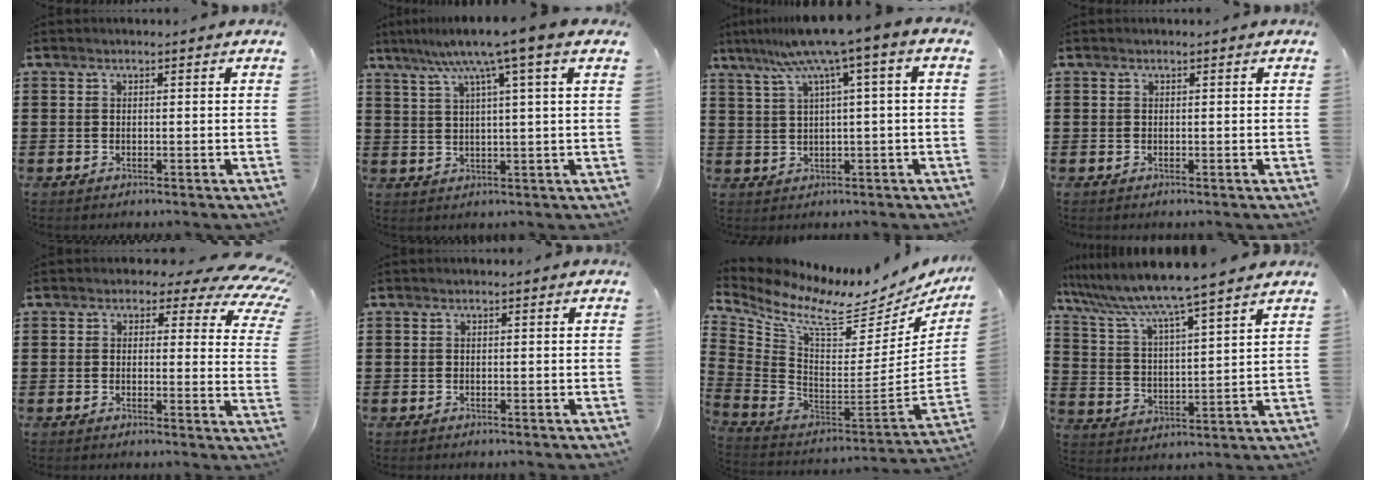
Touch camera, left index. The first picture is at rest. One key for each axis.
{"total": 7.7, "fx": 4.4, "fy": -0.8, "fz": 6.3, "tx": -0.134, "ty": -0.012, "tz": 0.070}
{"total": 7.6, "fx": 3.0, "fy": -0.4, "fz": 6.9, "tx": -0.138, "ty": -0.014, "tz": 0.047}
{"total": 0.0}
{"total": 3.8, "fx": 2.3, "fy": 2.1, "fz": 2.2, "tx": -0.032, "ty": -0.013, "tz": 0.031}
{"total": 0.0}
{"total": 7.8, "fx": 5.8, "fy": 1.4, "fz": 5.1, "tx": -0.130, "ty": -0.060, "tz": 0.091}
{"total": 7.3, "fx": 6.7, "fy": -0.9, "fz": 2.9, "tx": -0.086, "ty": -0.046, "tz": 0.107}